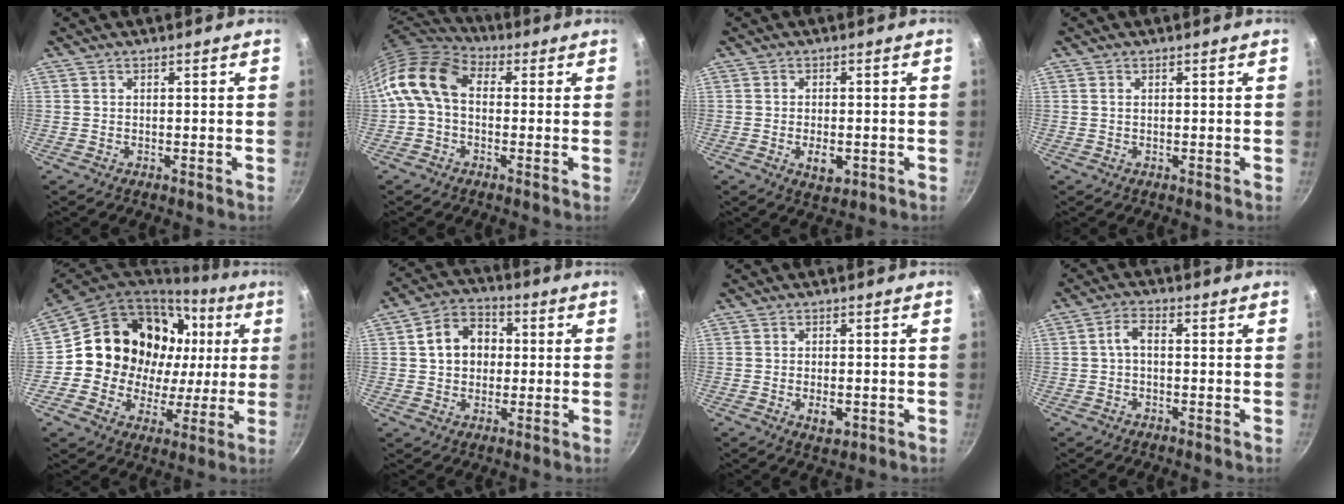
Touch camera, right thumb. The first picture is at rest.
{"total": 12.2, "force": [0.9, 8.5, 8.7], "torque": [-0.151, 0.031, -0.004]}
{"total": 4.4, "force": [-1.2, 2.4, 3.5], "torque": [-0.053, 0.000, -0.014]}
{"total": 0.5, "force": [0.1, 0.3, 0.4], "torque": [-0.008, 0.001, 0.002]}
{"total": 21.2, "force": [3.9, 17.8, 10.8], "torque": [-0.158, 0.027, 0.070]}
{"total": 9.9, "force": [1.2, 7.9, 5.9], "torque": [-0.065, 0.019, 0.008]}
{"total": 3.7, "force": [-1.0, 2.0, 2.9], "torque": [-0.045, -0.001, -0.013]}
{"total": 3.2, "force": [-0.3, 1.8, 2.7], "torque": [-0.053, 0.018, -0.009]}